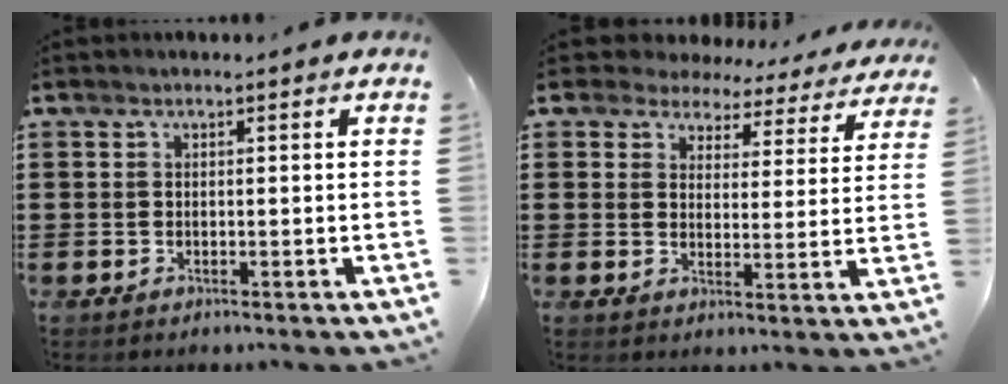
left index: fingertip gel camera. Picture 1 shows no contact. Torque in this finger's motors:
{"motor_torque": [2.14, 0.00, 0.41, 0.00]}